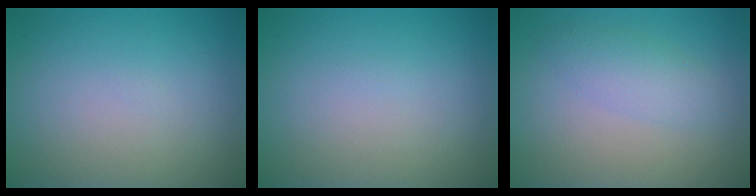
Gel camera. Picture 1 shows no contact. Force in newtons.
{"total": 0.0}
{"total": 2.2, "press": 2.2, "slide": 0.1}